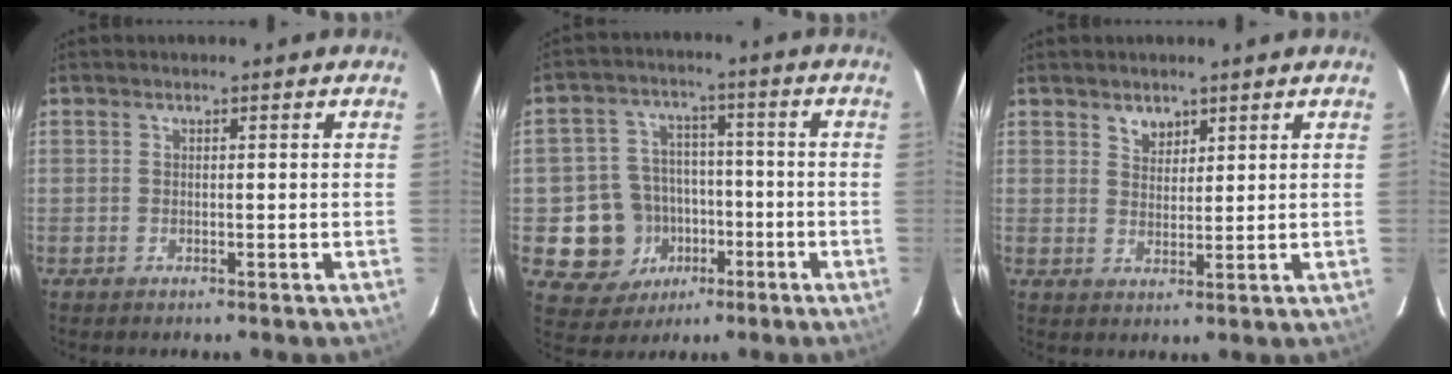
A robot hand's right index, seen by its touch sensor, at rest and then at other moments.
{"total": 11.9, "force": [-4.1, 10.7, 2.9], "torque": [-0.083, 0.033, -0.047]}
{"total": 3.0, "force": [2.1, 1.9, 0.9], "torque": [-0.009, 0.002, 0.036]}